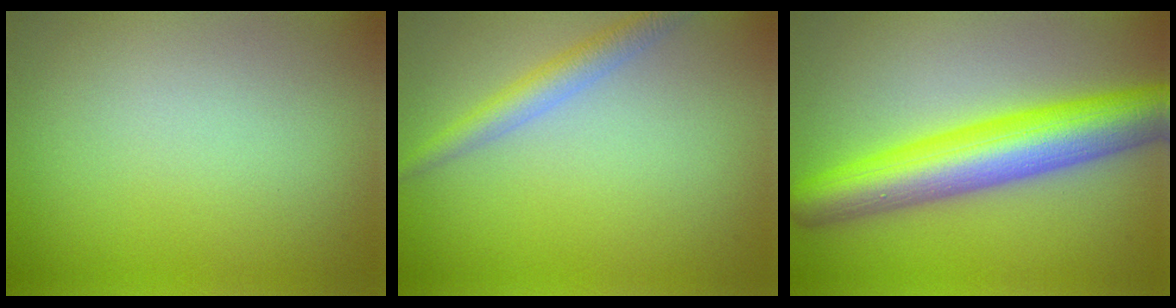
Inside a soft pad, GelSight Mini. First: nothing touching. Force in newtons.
{"total": 2.5, "press": 2.5, "slide": 0.1}
{"total": 9.5, "press": 9.5, "slide": 0.2}